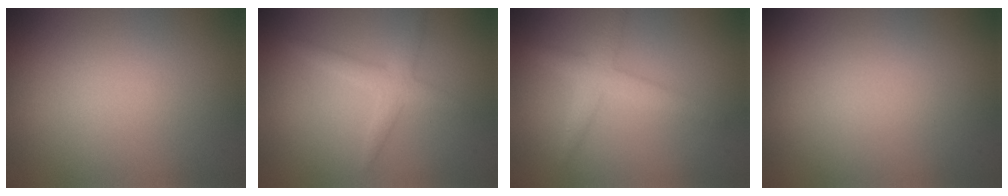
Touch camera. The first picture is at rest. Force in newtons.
{"total": 2.2, "press": 2.2, "slide": 0.1}
{"total": 2.6, "press": 2.6, "slide": 0.2}
{"total": 0.0}